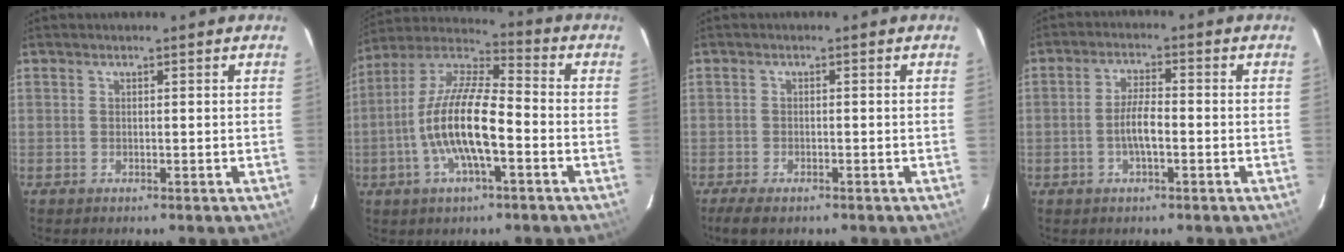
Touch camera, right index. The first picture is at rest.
{"total": 15.0, "force": [-4.1, 4.3, 13.8], "torque": [-0.271, -0.002, -0.083]}
{"total": 3.8, "force": [-2.9, 1.2, 2.1], "torque": [-0.056, -0.016, -0.050]}
{"total": 4.7, "force": [-1.4, 1.3, 4.3], "torque": [-0.086, 0.003, -0.025]}